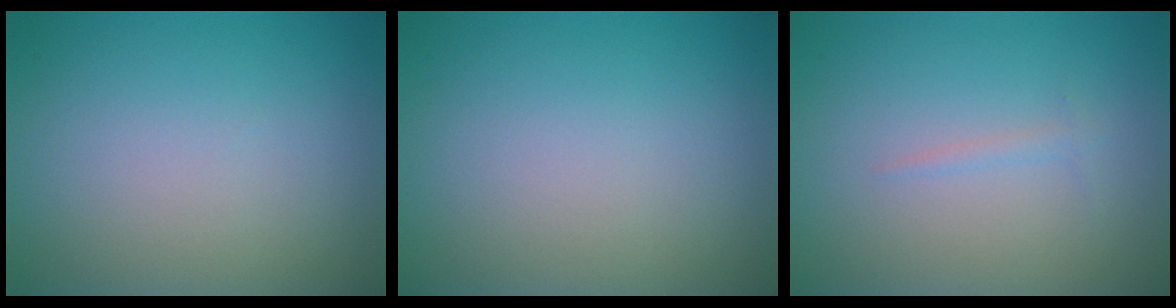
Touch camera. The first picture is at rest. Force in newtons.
{"total": 0.0}
{"total": 0.7, "press": 0.7, "slide": 0.0}